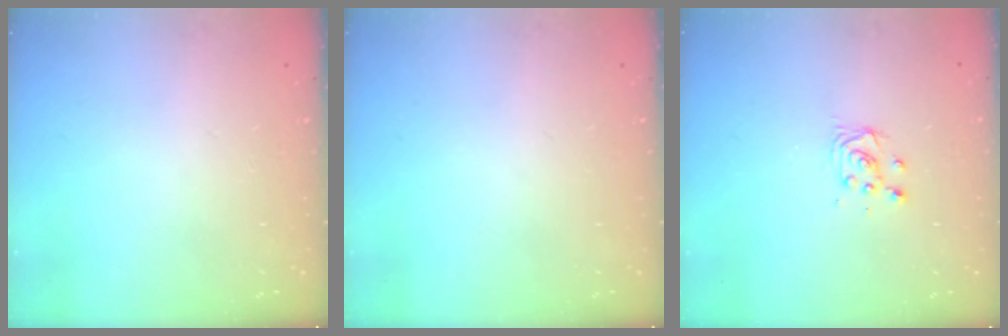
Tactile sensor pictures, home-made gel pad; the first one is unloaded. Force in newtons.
{"total": 0.0}
{"total": 3.8, "press": 3.7, "slide": 0.5}